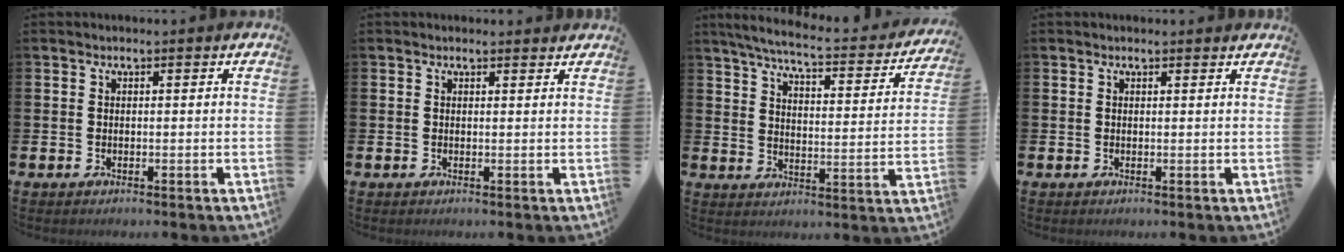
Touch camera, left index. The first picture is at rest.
{"total": 0.9, "force": [0.9, 0.3, 0.1], "torque": [0.007, 0.000, 0.014]}
{"total": 5.6, "force": [5.0, 0.6, 2.5], "torque": [-0.074, -0.040, 0.077]}
{"total": 0.7, "force": [0.6, 0.2, 0.2], "torque": [0.007, -0.003, 0.009]}